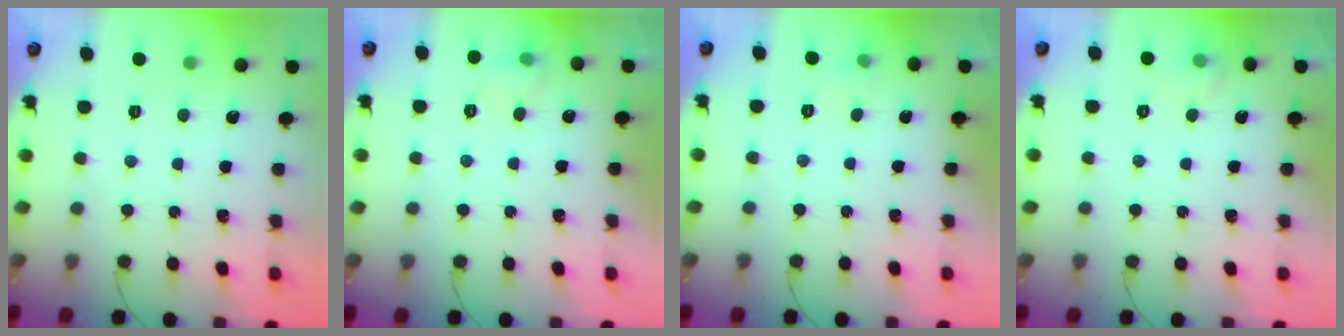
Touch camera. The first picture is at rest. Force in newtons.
{"total": 6.0, "press": 5.8, "slide": 1.5}
{"total": 3.4, "press": 3.1, "slide": 1.3}
{"total": 5.2, "press": 5.1, "slide": 1.2}